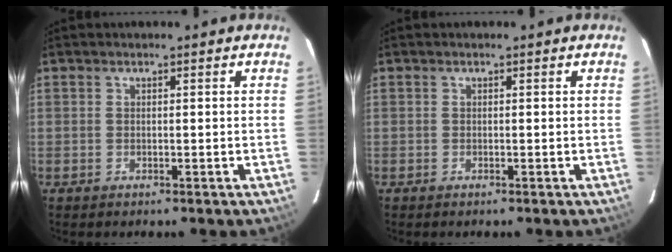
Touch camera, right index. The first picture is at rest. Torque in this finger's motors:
{"motor_torque": [0.02, -0.11, 0.02, 0.00]}